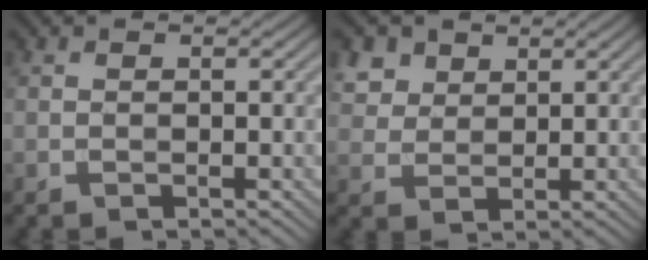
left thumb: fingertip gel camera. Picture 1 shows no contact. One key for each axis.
{"total": 4.3, "fx": 2.6, "fy": 3.0, "fz": 1.7, "tx": -0.052, "ty": -0.001, "tz": 0.059}